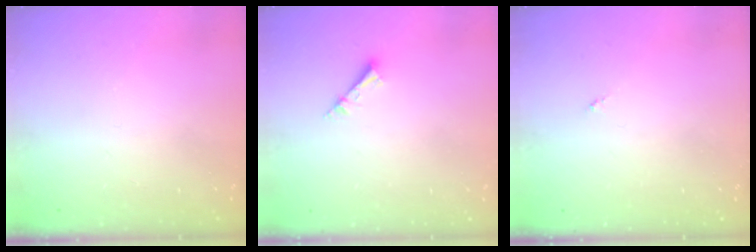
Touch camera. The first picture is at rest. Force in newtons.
{"total": 2.3, "press": 2.3, "slide": 0.1}
{"total": 0.0}